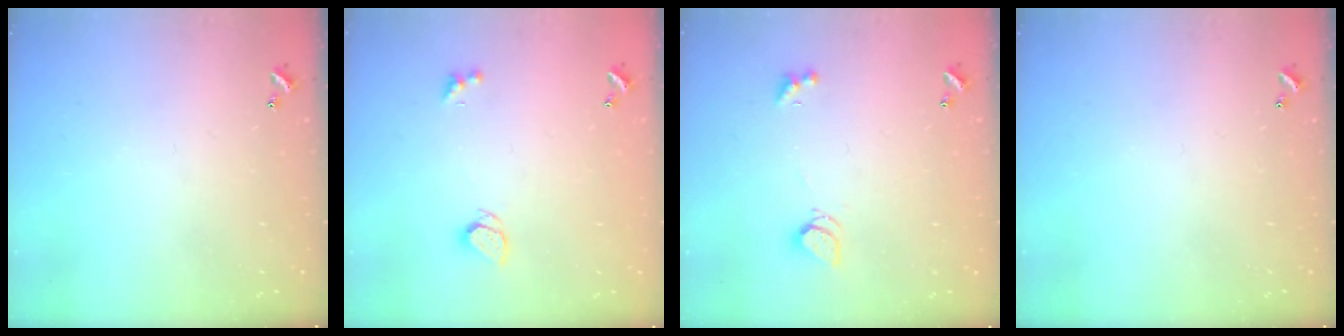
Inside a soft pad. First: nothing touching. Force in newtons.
{"total": 2.4, "press": 2.3, "slide": 0.6}
{"total": 2.5, "press": 2.5, "slide": 0.6}
{"total": 0.0}